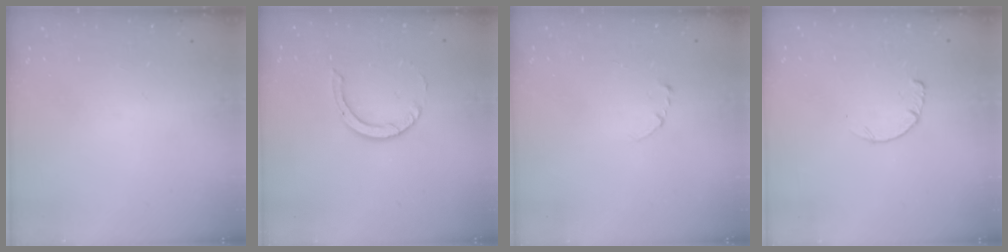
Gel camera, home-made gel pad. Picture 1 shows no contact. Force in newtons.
{"total": 4.6, "press": 4.6, "slide": 0.3}
{"total": 2.3, "press": 2.3, "slide": 0.2}
{"total": 3.0, "press": 3.0, "slide": 0.3}